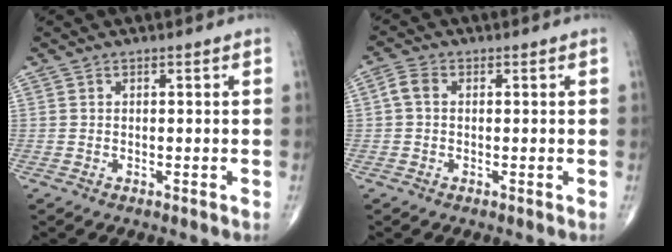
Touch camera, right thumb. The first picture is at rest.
{"total": 2.7, "force": [0.2, 1.9, 1.9], "torque": [-0.041, 0.009, -0.001]}